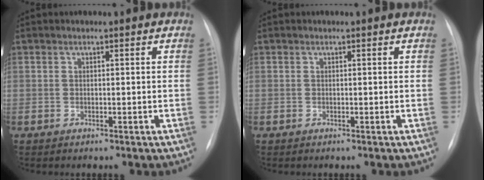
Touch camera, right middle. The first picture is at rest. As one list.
[{"total": 0.0}]